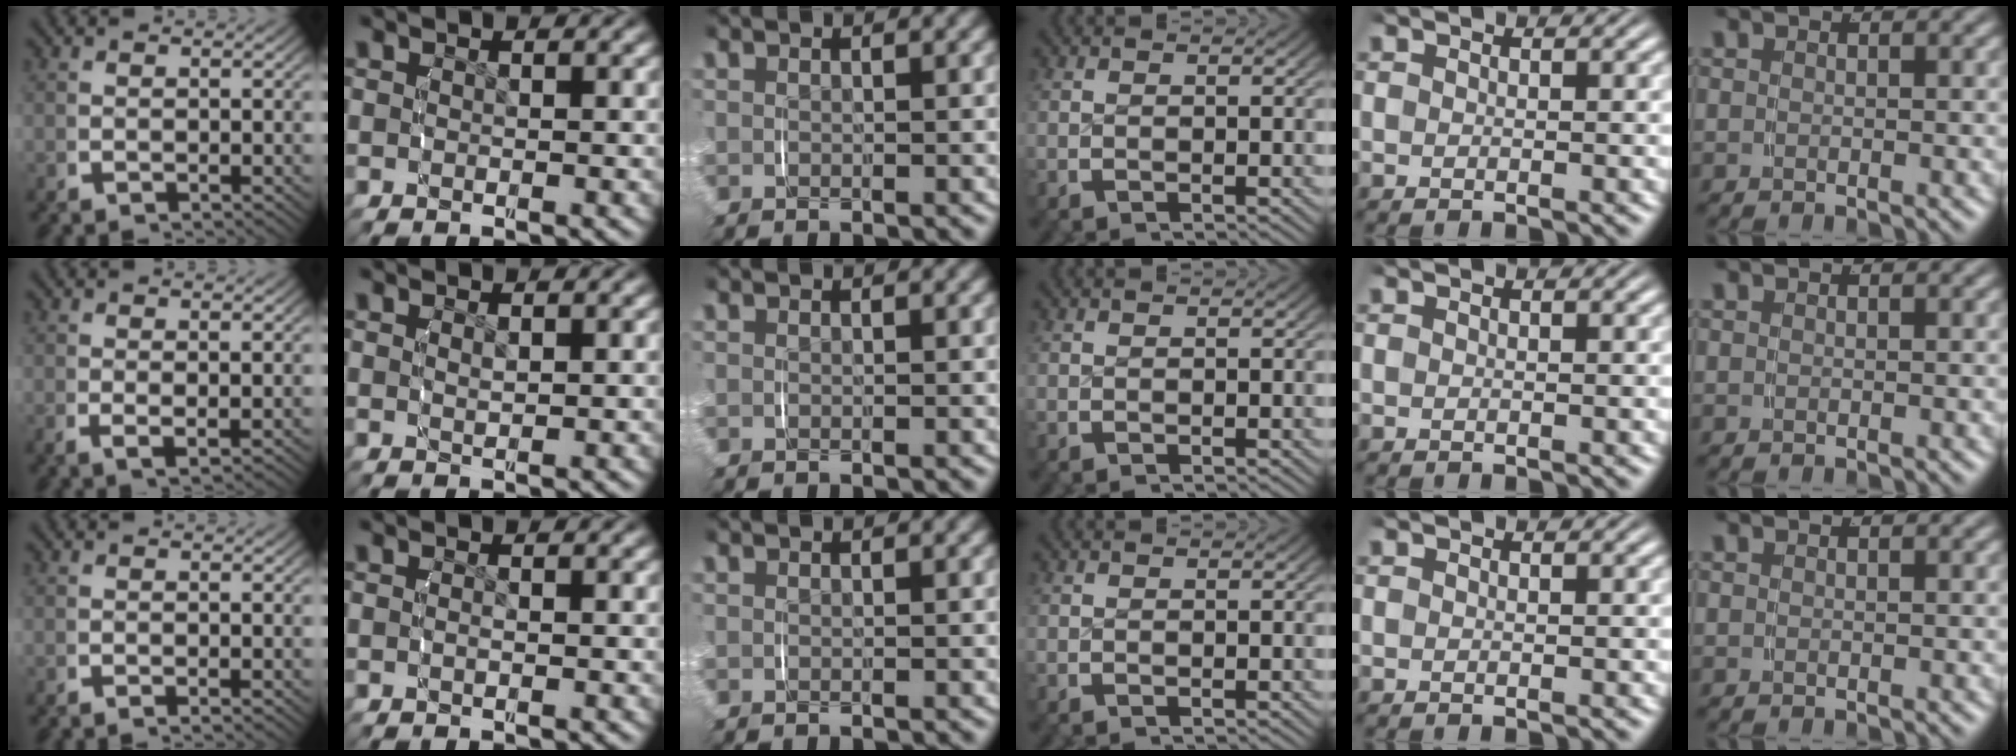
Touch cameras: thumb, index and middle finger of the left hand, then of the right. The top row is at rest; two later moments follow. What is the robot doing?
{"motion": "lift_and_place", "object": "pen bag"}